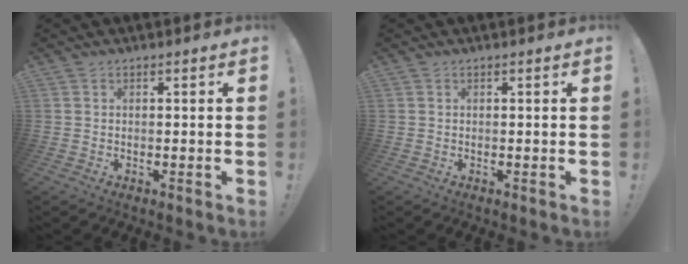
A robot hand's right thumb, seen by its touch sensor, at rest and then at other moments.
{"total": 0.0}